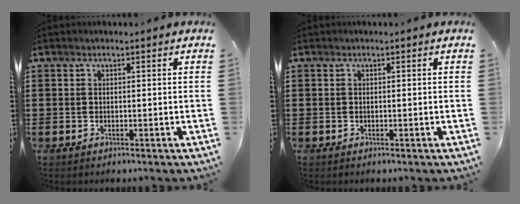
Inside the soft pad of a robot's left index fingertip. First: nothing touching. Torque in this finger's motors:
{"motor_torque": [0.04, -0.09, 0.02, 0.01]}